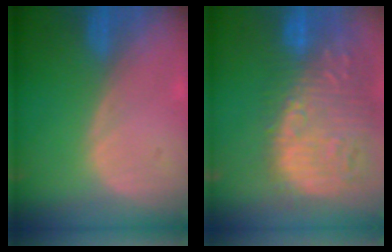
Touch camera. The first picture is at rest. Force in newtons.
{"total": 16.0, "press": 13.2, "slide": 9.0}